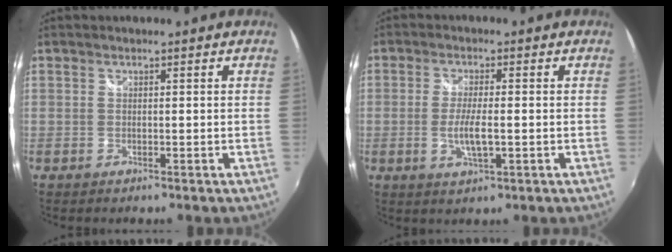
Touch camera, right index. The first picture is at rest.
{"total": 5.2, "force": [-1.1, 1.1, 5.0], "torque": [-0.098, -0.008, -0.019]}